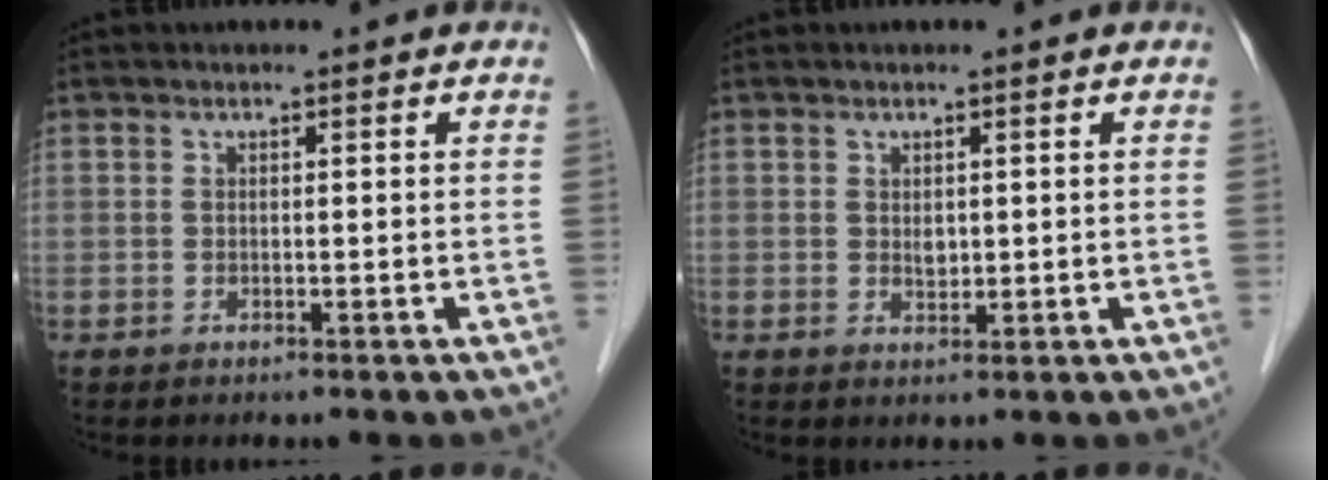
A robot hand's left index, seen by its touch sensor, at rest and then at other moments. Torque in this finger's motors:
{"motor_torque": [0.10, 0.02, 0.02, 0.01]}